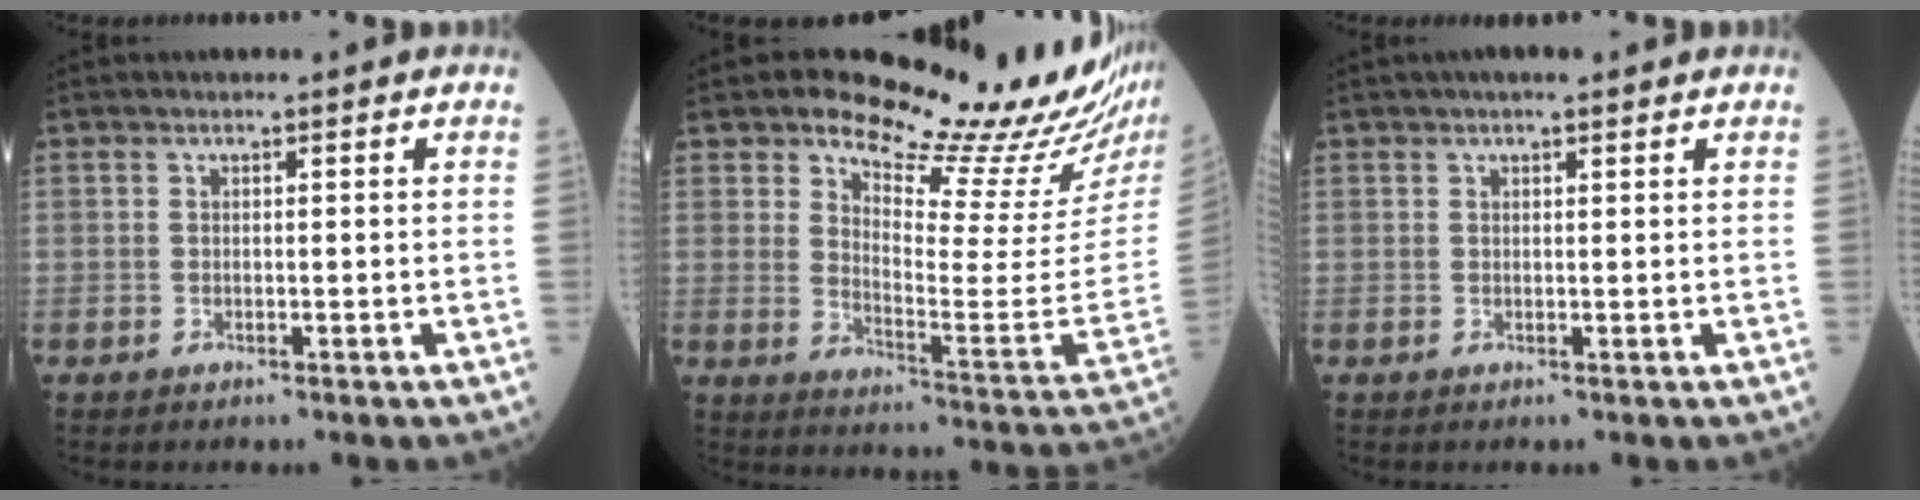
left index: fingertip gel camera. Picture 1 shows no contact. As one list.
[{"total": 18.9, "force": [16.6, 1.6, 8.9], "torque": [-0.136, -0.096, 0.210]}, {"total": 2.6, "force": [1.8, 0.6, 1.8], "torque": [-0.025, 0.013, 0.023]}]